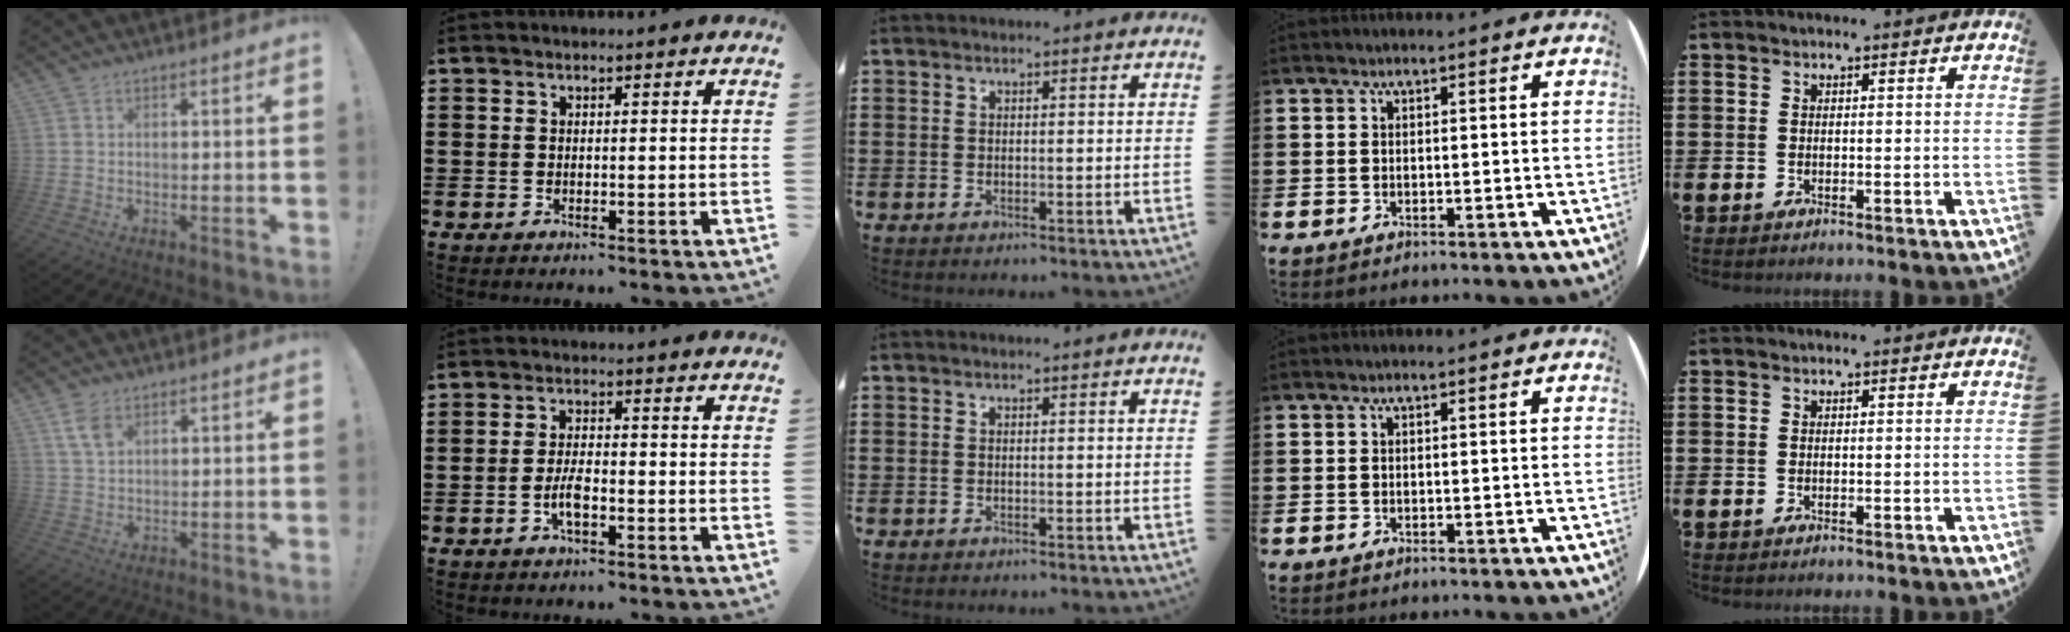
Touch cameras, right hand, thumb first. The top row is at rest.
{"thumb": {"total": 5.0, "force": [2.8, 2.6, 3.2], "torque": [-0.053, -0.010, 0.051]}, "index": {"total": 3.7, "force": [-1.4, 1.3, 3.2], "torque": [-0.078, -0.003, -0.032]}}